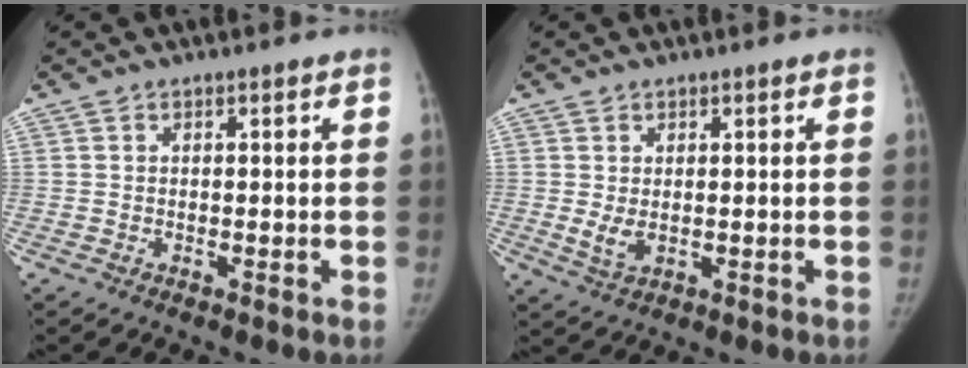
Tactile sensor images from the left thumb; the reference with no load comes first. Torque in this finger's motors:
{"motor_torque": [-0.03, 0.04, 0.40, -0.35, 0.12]}